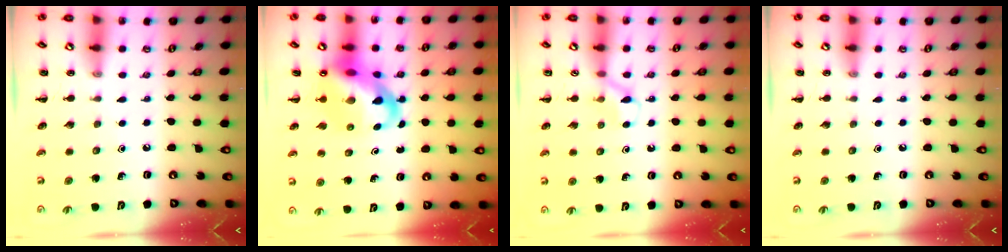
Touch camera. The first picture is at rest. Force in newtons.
{"total": 14.4, "press": 13.9, "slide": 3.9}
{"total": 4.4, "press": 4.0, "slide": 1.6}
{"total": 0.0}